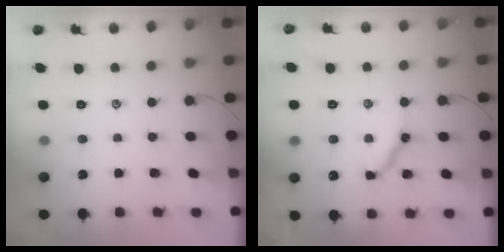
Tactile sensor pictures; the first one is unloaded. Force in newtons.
{"total": 9.7, "press": 9.6, "slide": 1.0}